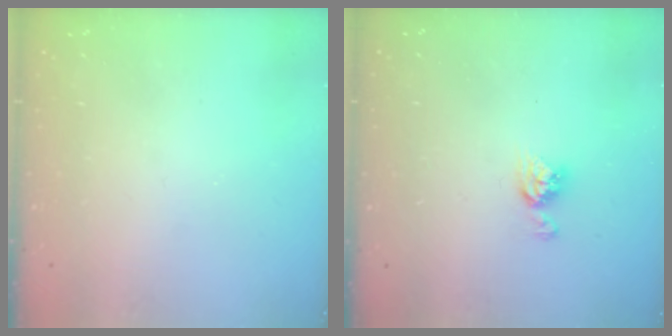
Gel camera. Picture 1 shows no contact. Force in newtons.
{"total": 5.7, "press": 5.7, "slide": 0.3}